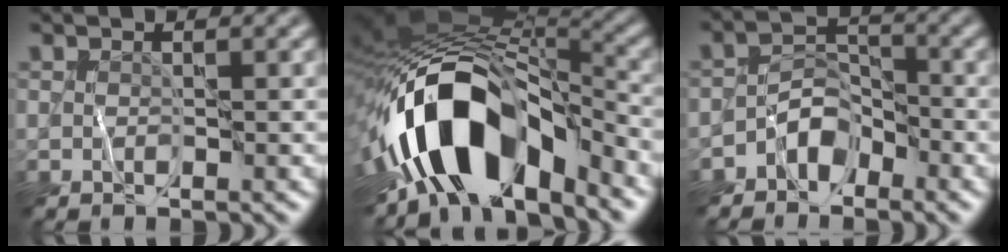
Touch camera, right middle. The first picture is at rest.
{"total": 13.8, "force": [-5.8, 7.1, 10.4], "torque": [-0.175, 0.003, -0.105]}
{"total": 3.2, "force": [-2.1, 2.0, 1.2], "torque": [-0.009, 0.008, -0.045]}